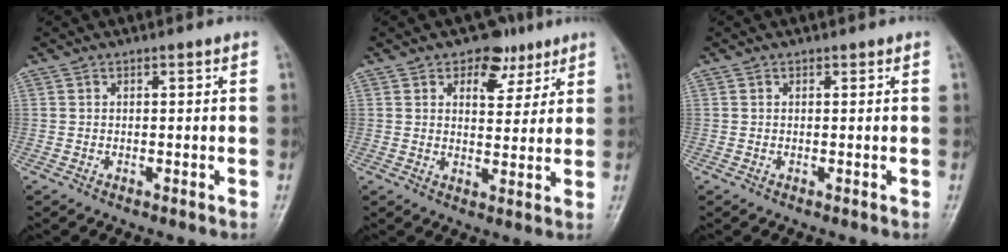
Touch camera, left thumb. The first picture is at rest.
{"total": 6.9, "force": [4.2, 4.5, 3.2], "torque": [-0.012, -0.018, 0.059]}
{"total": 0.0}